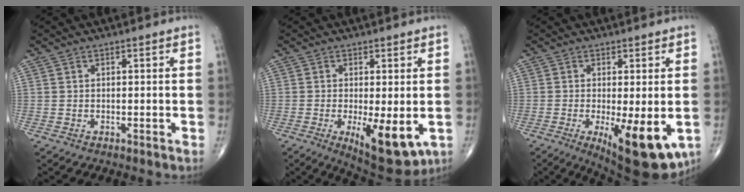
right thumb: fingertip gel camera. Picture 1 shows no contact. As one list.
[{"total": 10.8, "force": [-2.8, 3.7, 9.8], "torque": [-0.141, -0.024, -0.032]}, {"total": 13.0, "force": [-3.7, 4.1, 11.8], "torque": [-0.159, -0.024, -0.043]}]